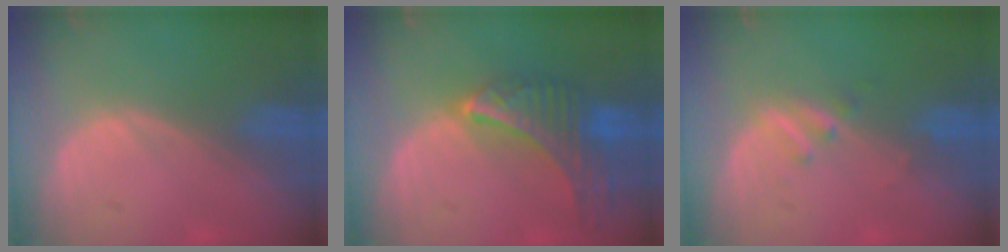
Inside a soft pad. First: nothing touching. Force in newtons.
{"total": 9.0, "press": 7.9, "slide": 4.3}
{"total": 1.9, "press": 1.9, "slide": 0.3}